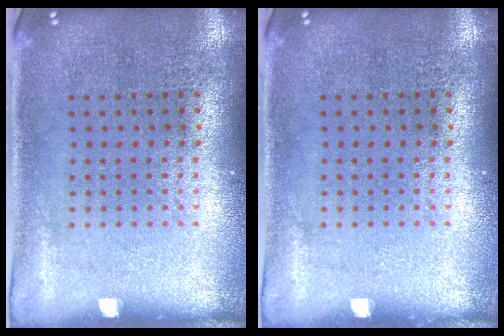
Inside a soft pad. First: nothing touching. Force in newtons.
{"total": 0.0}